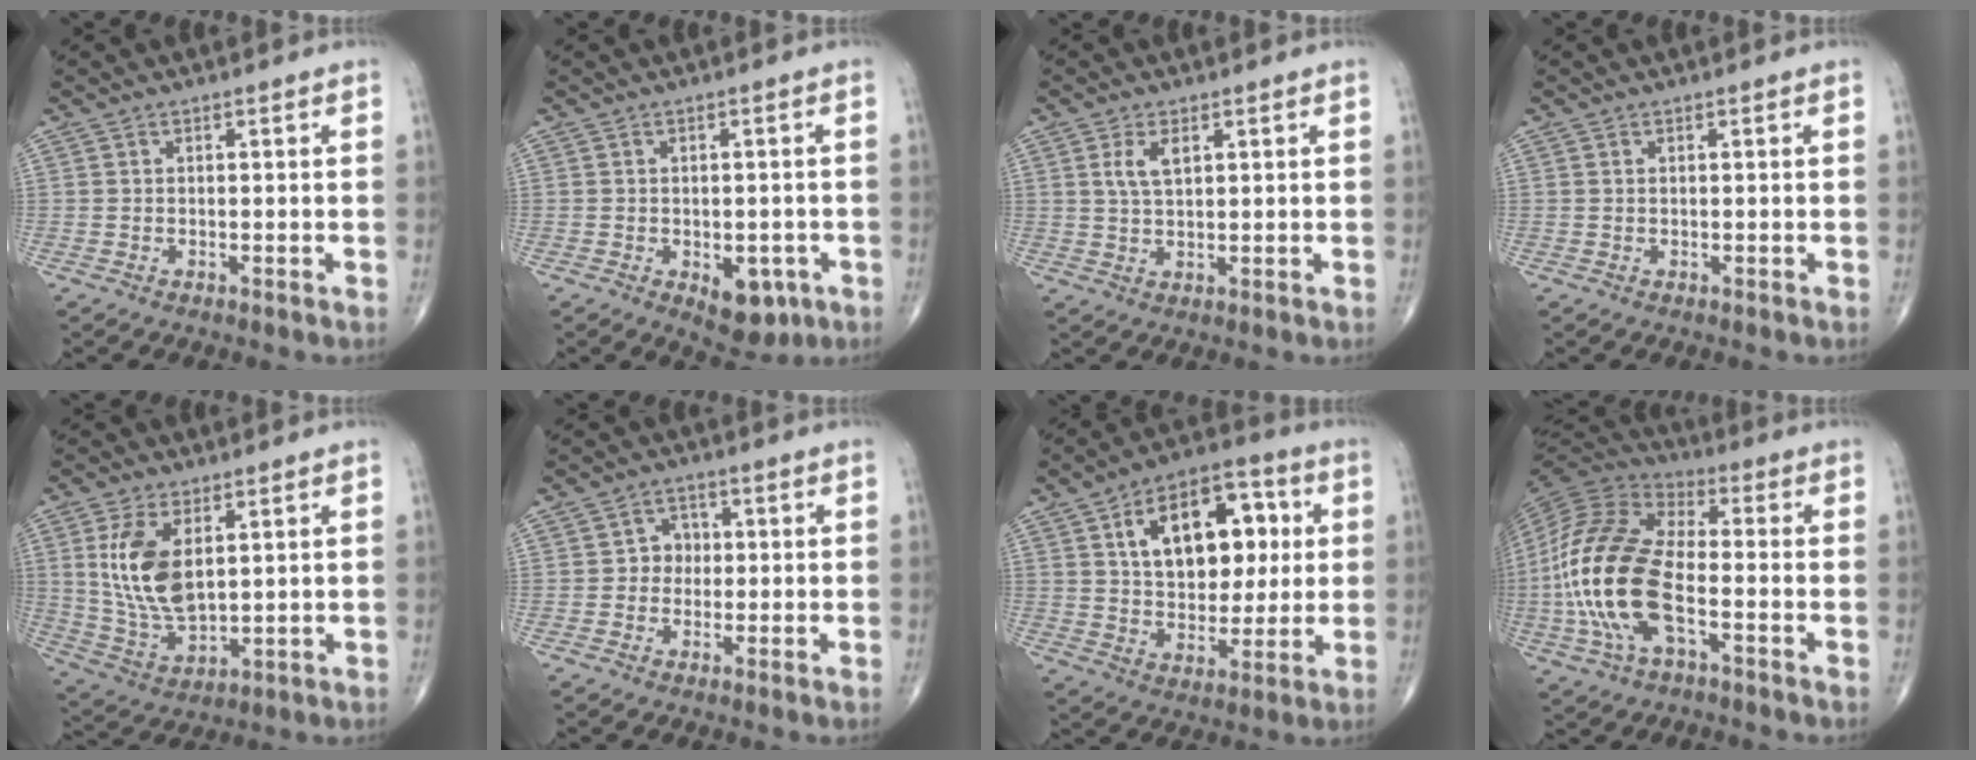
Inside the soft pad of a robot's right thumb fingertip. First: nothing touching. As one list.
[{"total": 6.8, "force": [-2.5, 3.9, 4.9], "torque": [-0.037, 0.006, -0.020]}, {"total": 4.0, "force": [1.6, 1.9, 3.2], "torque": [-0.062, -0.001, 0.034]}, {"total": 0.0}, {"total": 12.5, "force": [3.3, 6.6, 10.1], "torque": [-0.197, -0.018, 0.076]}, {"total": 3.7, "force": [0.0, 3.4, 1.5], "torque": [0.006, 0.011, -0.009]}, {"total": 18.8, "force": [4.8, 11.6, 14.0], "torque": [-0.170, 0.006, 0.077]}, {"total": 19.8, "force": [-4.2, 9.4, 16.9], "torque": [-0.362, 0.022, -0.082]}]